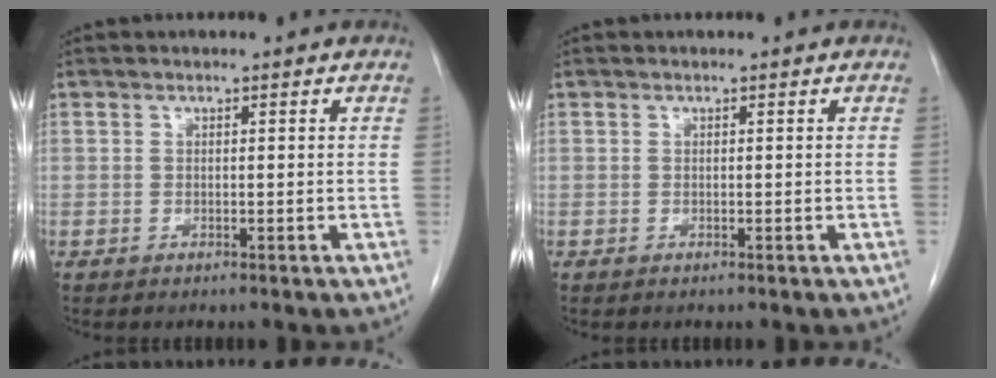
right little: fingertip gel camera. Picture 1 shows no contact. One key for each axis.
{"total": 0.0}